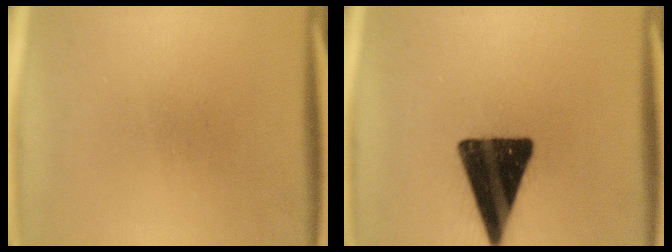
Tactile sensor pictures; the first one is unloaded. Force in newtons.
{"total": 17.8}